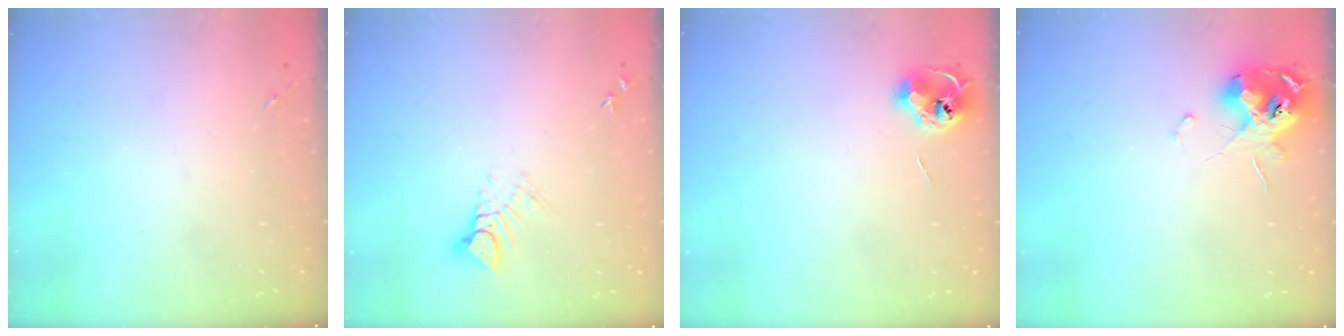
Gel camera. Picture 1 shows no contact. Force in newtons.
{"total": 5.8, "press": 5.7, "slide": 0.6}
{"total": 7.4, "press": 7.4, "slide": 0.7}
{"total": 11.4, "press": 11.3, "slide": 1.0}